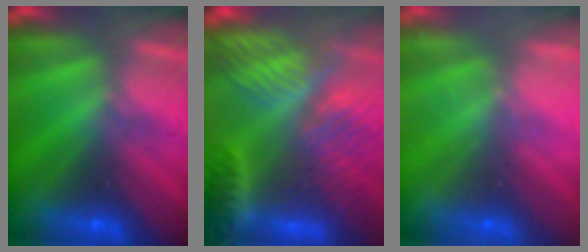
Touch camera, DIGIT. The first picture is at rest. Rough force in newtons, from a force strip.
{"total": 9.7}
{"total": 2.3}